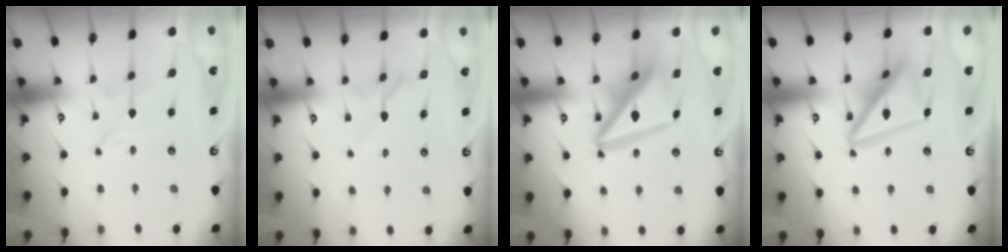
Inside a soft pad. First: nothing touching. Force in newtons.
{"total": 6.1, "press": 6.0, "slide": 0.9}
{"total": 15.9, "press": 15.9, "slide": 1.3}
{"total": 16.0, "press": 15.9, "slide": 1.6}